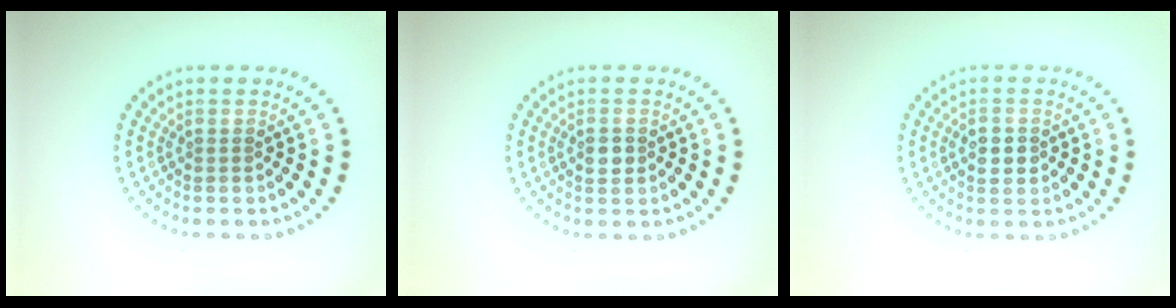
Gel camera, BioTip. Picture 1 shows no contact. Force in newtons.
{"total": 1.6, "press": 1.6, "slide": 0.3}
{"total": 2.4, "press": 2.4, "slide": 0.0}